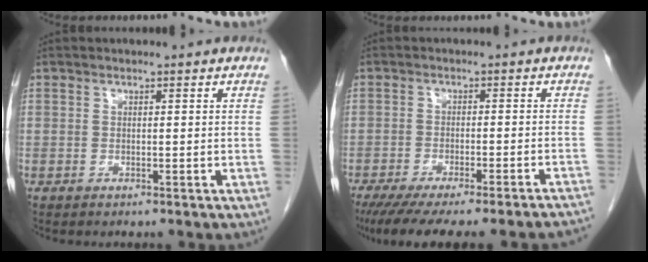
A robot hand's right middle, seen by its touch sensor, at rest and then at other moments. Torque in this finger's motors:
{"motor_torque": [1.08, -1.06, 0.25, 0.12]}